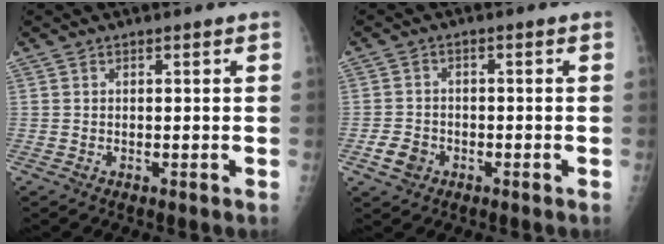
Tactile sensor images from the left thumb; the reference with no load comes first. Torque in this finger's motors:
{"motor_torque": [-0.28, 0.44, 0.18, 0.10, 0.00]}